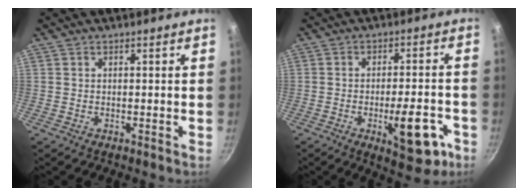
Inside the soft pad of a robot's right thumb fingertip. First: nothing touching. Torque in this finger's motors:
{"motor_torque": [1.42, 1.22, 1.03, -0.36, 0.31]}